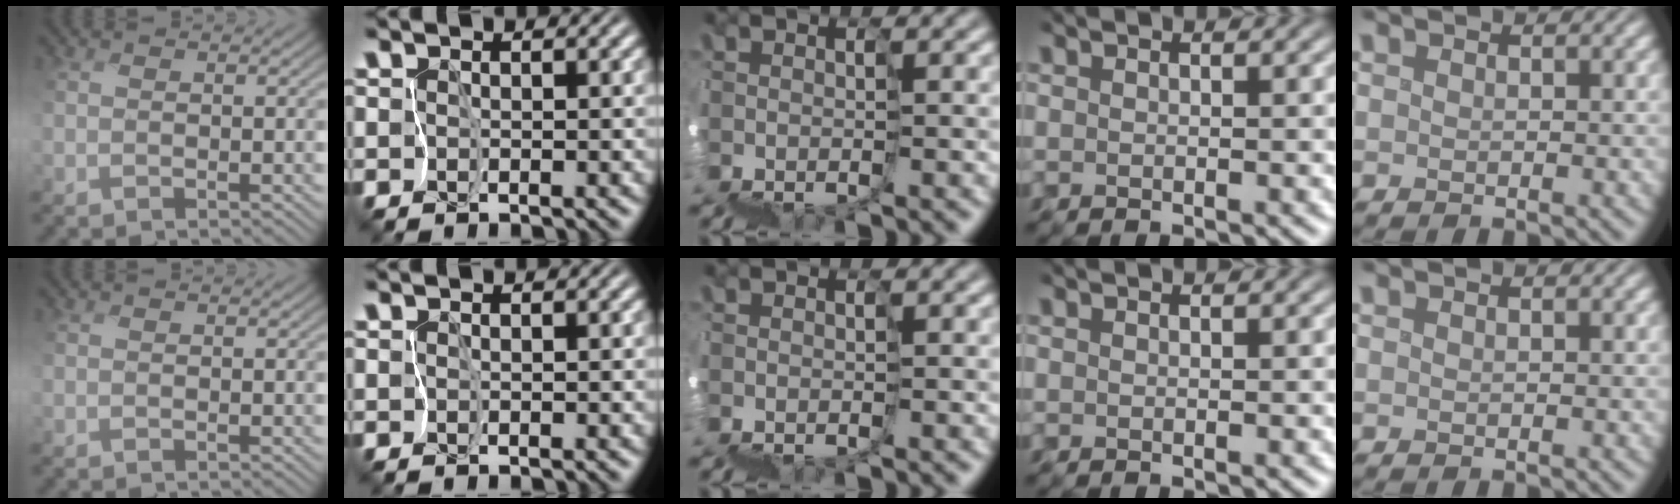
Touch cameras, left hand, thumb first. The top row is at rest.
{}